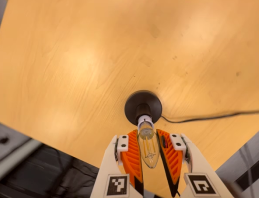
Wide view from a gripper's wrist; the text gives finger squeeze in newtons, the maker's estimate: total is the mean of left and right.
{"total": 10.6, "left": 9.4, "right": 11.9}